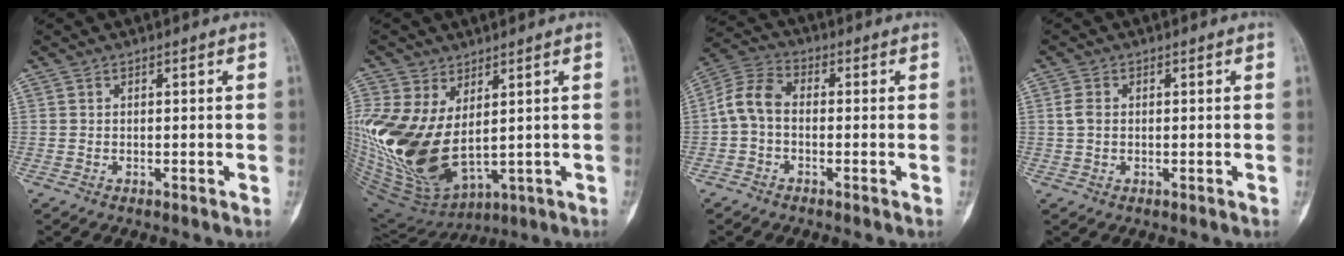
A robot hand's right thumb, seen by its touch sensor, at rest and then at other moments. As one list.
[{"total": 18.9, "force": [2.1, 11.4, 14.9], "torque": [-0.317, -0.030, 0.072]}, {"total": 7.0, "force": [-0.8, 4.6, 5.2], "torque": [-0.101, 0.023, -0.031]}, {"total": 2.3, "force": [0.2, 1.7, 1.5], "torque": [-0.032, 0.003, 0.002]}]